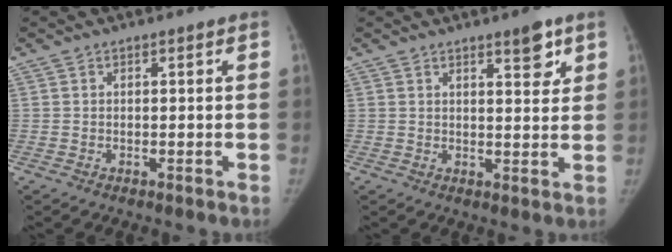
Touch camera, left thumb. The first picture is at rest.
{"total": 4.8, "force": [3.0, 1.6, 3.5], "torque": [-0.034, -0.019, 0.041]}